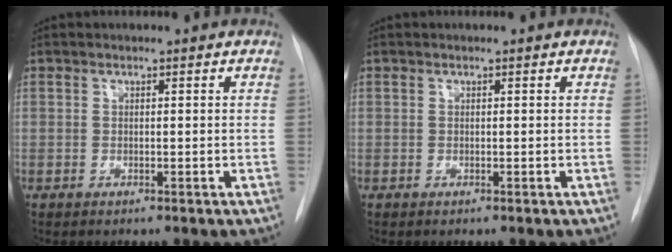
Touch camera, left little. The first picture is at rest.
{"total": 0.0}